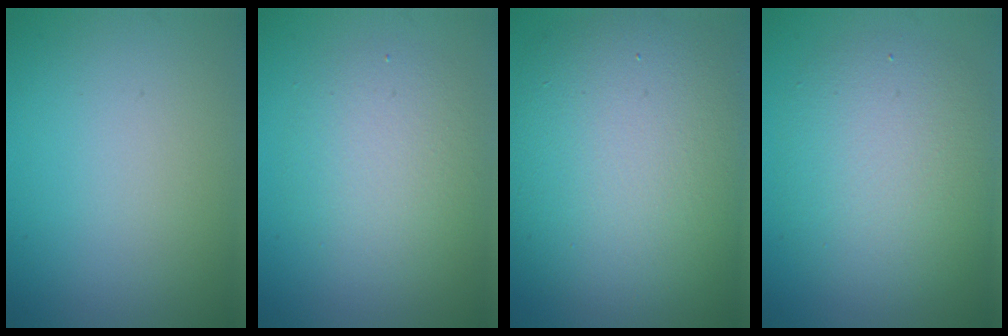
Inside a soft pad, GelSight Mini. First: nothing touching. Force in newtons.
{"total": 3.8, "press": 3.8, "slide": 0.4}
{"total": 11.7, "press": 11.7, "slide": 0.7}
{"total": 6.1, "press": 6.1, "slide": 0.3}